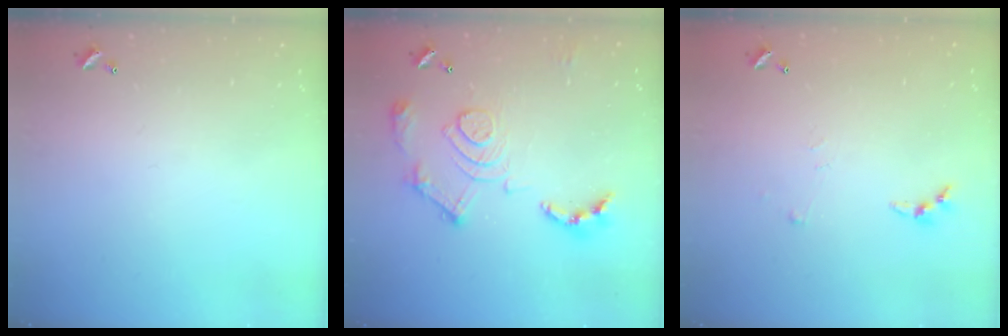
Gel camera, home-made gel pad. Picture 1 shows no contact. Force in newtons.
{"total": 16.8, "press": 16.7, "slide": 1.6}
{"total": 4.2, "press": 4.2, "slide": 0.5}